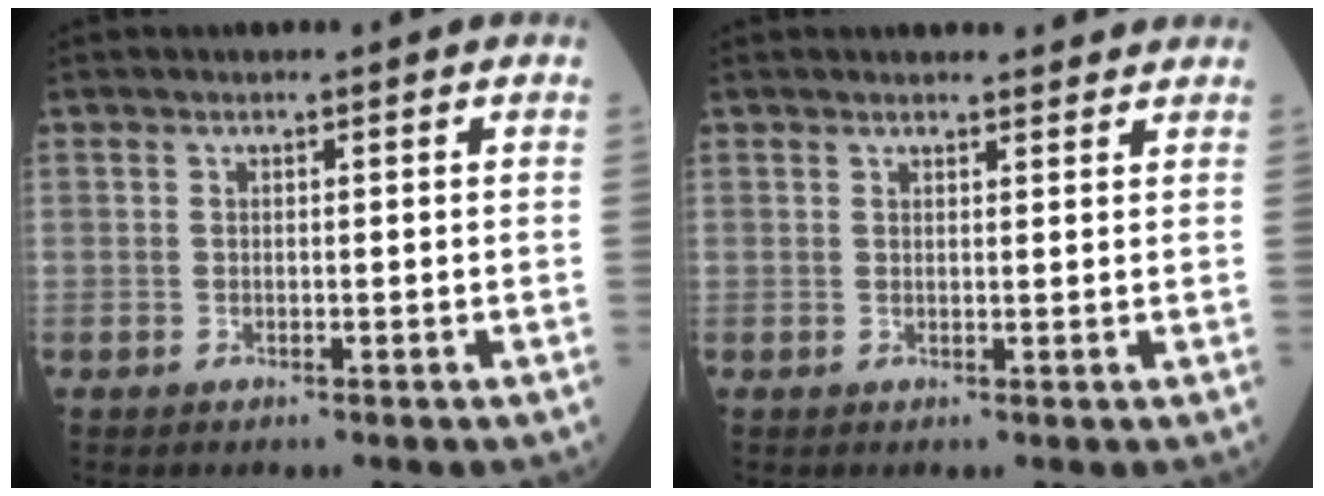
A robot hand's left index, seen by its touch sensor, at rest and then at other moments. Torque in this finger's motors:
{"motor_torque": [0.31, -0.31, 0.06, 0.02]}